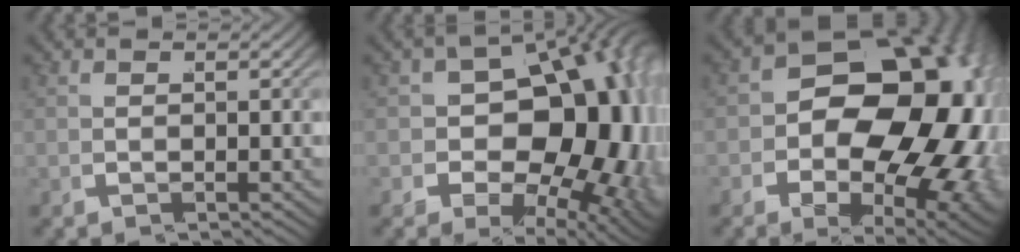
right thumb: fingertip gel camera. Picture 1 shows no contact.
{"total": 18.5, "force": [-0.5, 12.9, 13.2], "torque": [-0.212, -0.046, 0.012]}
{"total": 21.7, "force": [-0.1, 14.3, 16.4], "torque": [-0.233, -0.046, 0.017]}